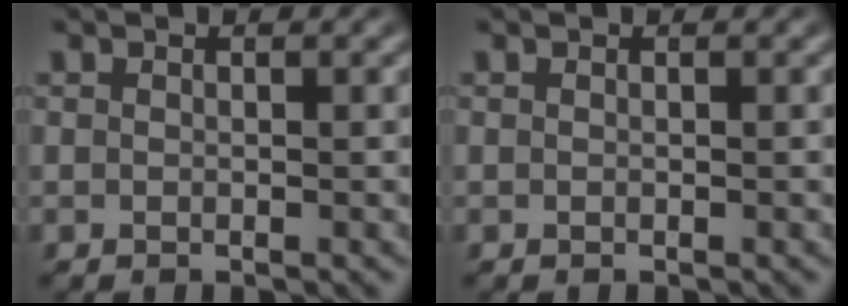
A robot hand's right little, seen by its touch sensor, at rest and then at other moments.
{"total": 0.0}